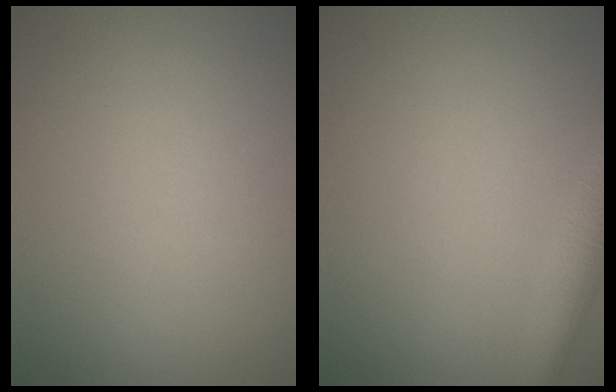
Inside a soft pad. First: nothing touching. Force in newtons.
{"total": 4.1, "press": 4.0, "slide": 0.3}